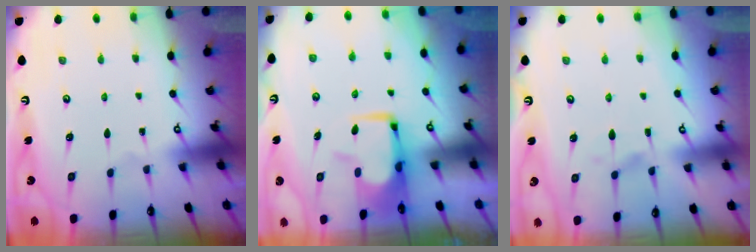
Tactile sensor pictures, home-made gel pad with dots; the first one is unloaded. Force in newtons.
{"total": 0.9, "press": 0.1, "slide": 0.9}
{"total": 1.7, "press": 1.2, "slide": 1.2}